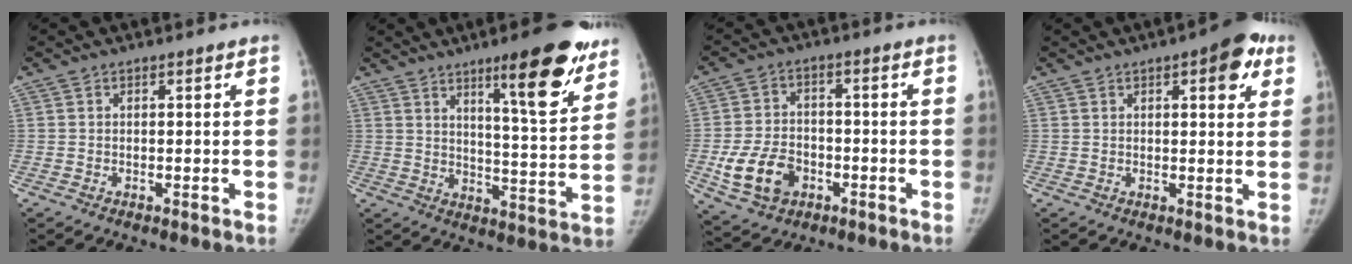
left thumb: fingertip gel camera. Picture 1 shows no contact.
{"total": 16.6, "force": [10.3, 3.2, 12.6], "torque": [-0.143, -0.061, 0.151]}
{"total": 10.4, "force": [-3.5, 7.6, 6.1], "torque": [-0.098, 0.015, -0.057]}
{"total": 7.6, "force": [3.6, 2.8, 6.1], "torque": [-0.054, -0.008, 0.038]}